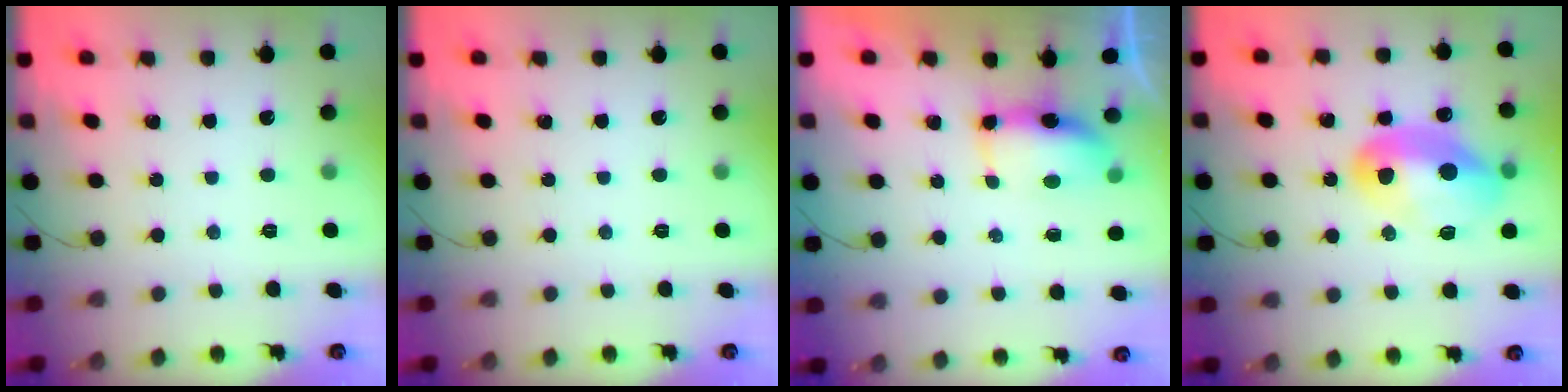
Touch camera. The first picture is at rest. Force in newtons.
{"total": 0.0}
{"total": 6.1, "press": 6.1, "slide": 0.6}
{"total": 16.2, "press": 16.1, "slide": 0.9}